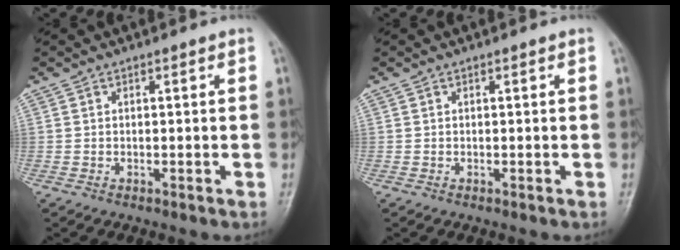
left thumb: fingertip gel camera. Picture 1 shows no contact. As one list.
[{"total": 0.0}]